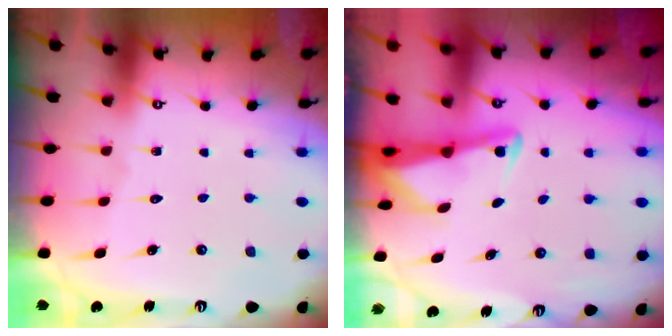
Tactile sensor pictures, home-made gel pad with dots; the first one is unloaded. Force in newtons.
{"total": 2.2, "press": 2.2, "slide": 0.3}